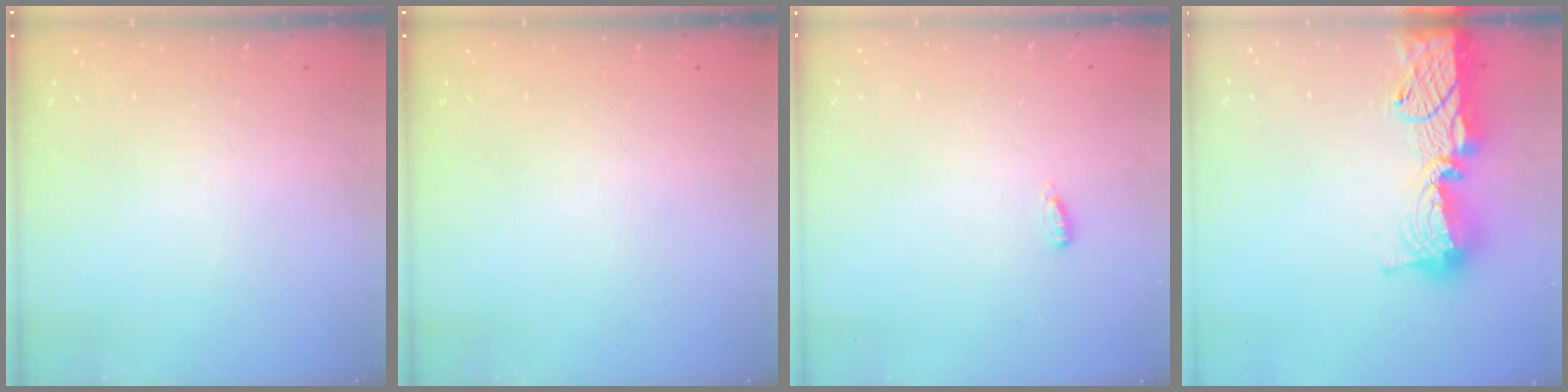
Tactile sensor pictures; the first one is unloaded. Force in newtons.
{"total": 0.0}
{"total": 7.1, "press": 3.0, "slide": 6.4}
{"total": 17.5, "press": 17.4, "slide": 1.3}